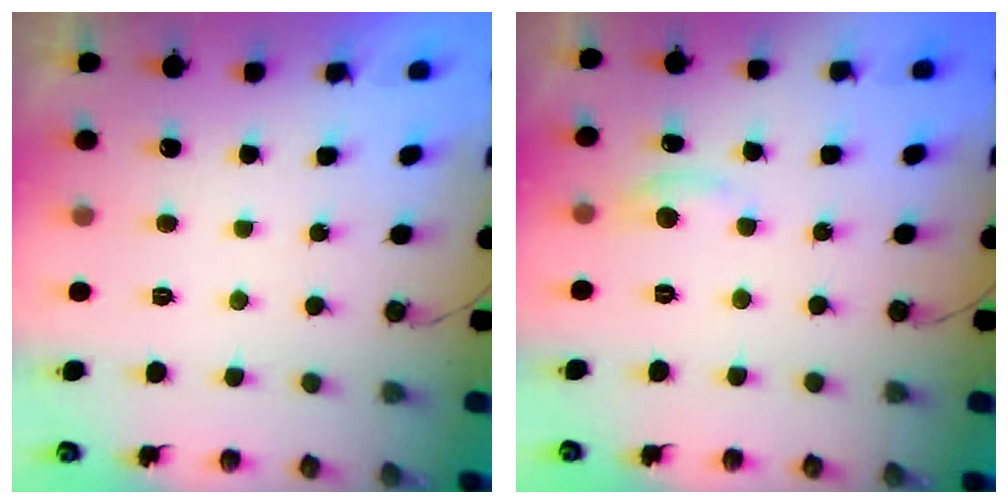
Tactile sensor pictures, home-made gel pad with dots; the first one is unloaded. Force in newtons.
{"total": 3.3, "press": 3.3, "slide": 0.5}